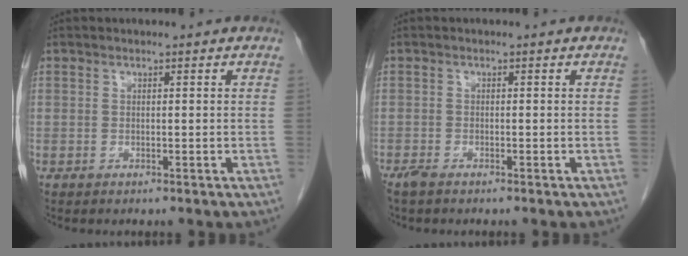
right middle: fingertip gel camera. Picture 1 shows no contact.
{"total": 1.6, "force": [-1.3, 0.4, 0.8], "torque": [-0.024, -0.005, -0.024]}